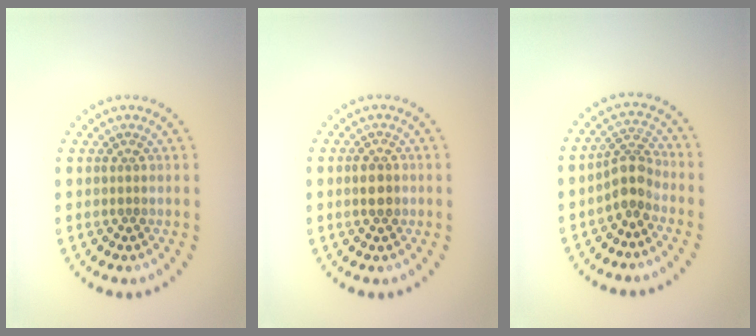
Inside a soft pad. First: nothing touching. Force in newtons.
{"total": 1.7, "press": 1.7, "slide": 0.2}
{"total": 2.8, "press": 2.1, "slide": 1.8}